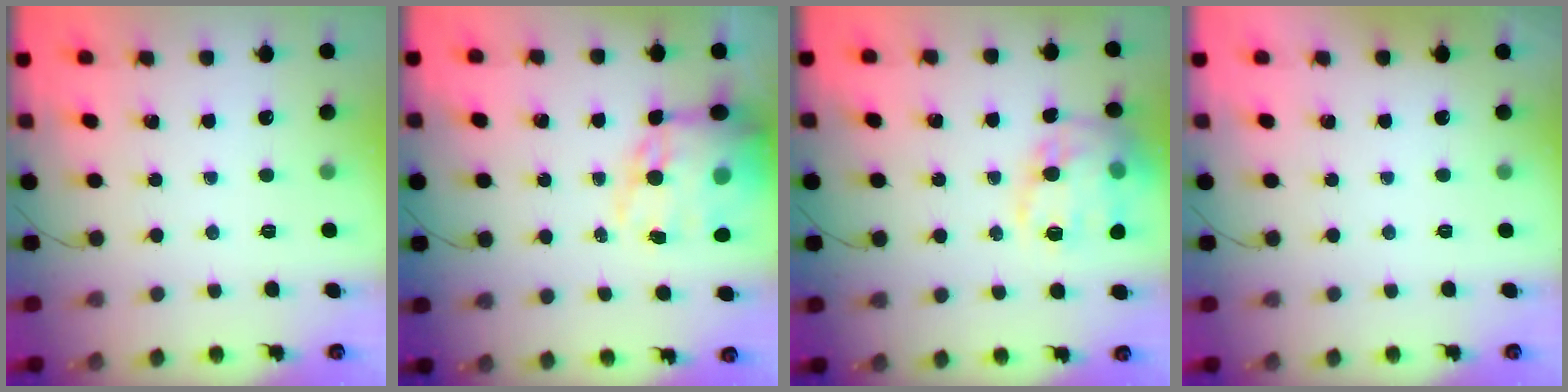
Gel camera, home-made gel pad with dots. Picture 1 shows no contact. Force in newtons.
{"total": 18.4, "press": 17.9, "slide": 4.3}
{"total": 19.1, "press": 19.0, "slide": 1.9}
{"total": 1.8, "press": 1.7, "slide": 0.3}